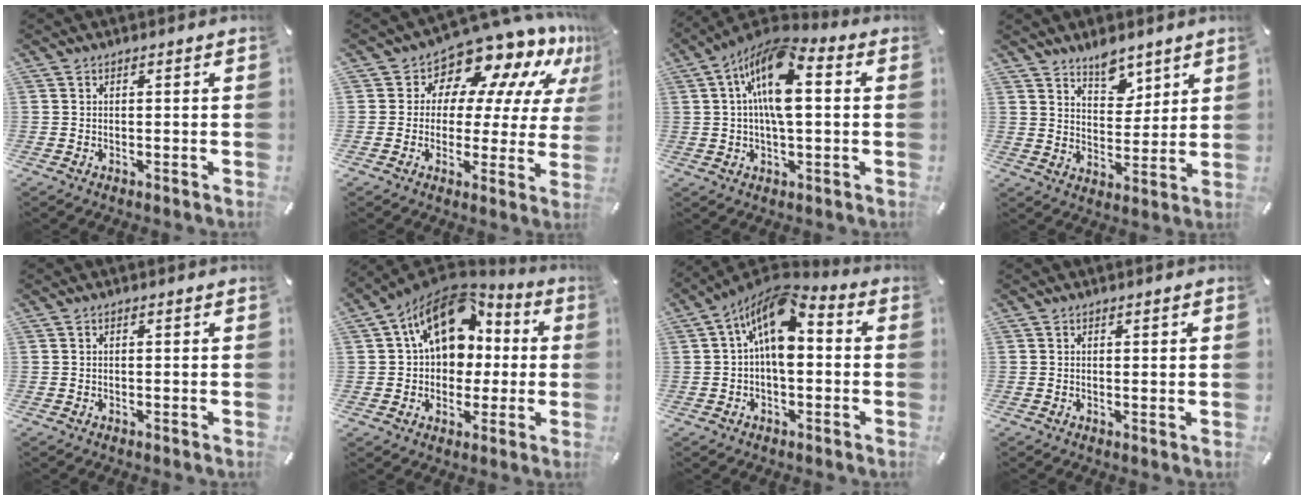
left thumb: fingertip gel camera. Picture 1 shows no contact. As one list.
[{"total": 11.5, "force": [9.2, 5.7, 3.9], "torque": [-0.063, -0.094, 0.152]}, {"total": 13.4, "force": [3.4, 5.9, 11.5], "torque": [-0.214, -0.010, 0.058]}, {"total": 7.3, "force": [5.8, 4.1, 1.5], "torque": [-0.005, -0.040, 0.103]}, {"total": 0.0}, {"total": 16.1, "force": [5.6, 11.9, 9.3], "torque": [-0.162, -0.028, 0.104]}, {"total": 12.2, "force": [2.6, 6.5, 9.9], "torque": [-0.179, -0.021, 0.044]}, {"total": 1.1, "force": [0.2, 0.2, 1.0], "torque": [-0.019, -0.001, 0.004]}]